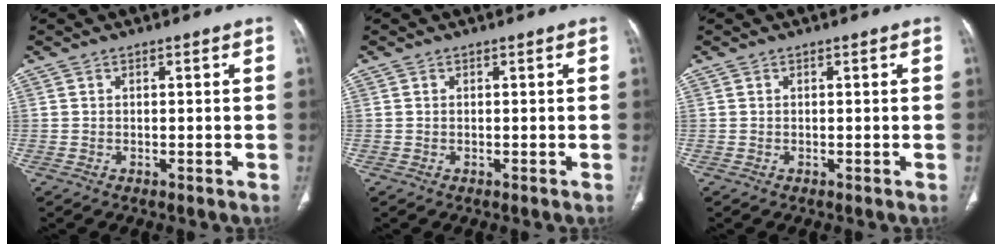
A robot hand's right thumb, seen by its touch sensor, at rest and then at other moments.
{"total": 0.0}
{"total": 0.0}